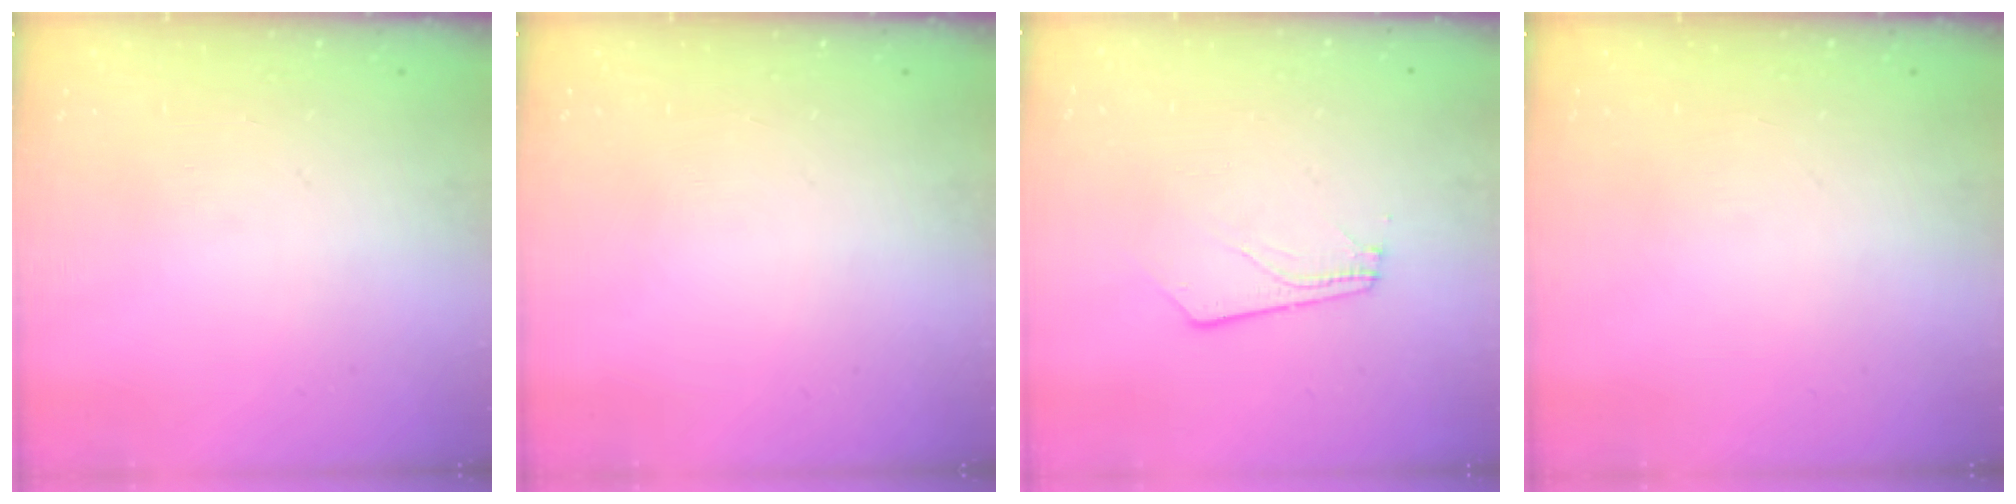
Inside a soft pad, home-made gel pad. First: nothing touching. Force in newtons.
{"total": 0.0}
{"total": 3.4, "press": 3.3, "slide": 0.4}
{"total": 0.0}